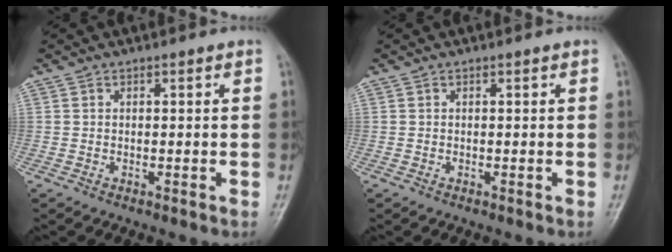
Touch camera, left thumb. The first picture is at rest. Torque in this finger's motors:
{"motor_torque": [-0.02, 0.02, -0.03, 0.02, 0.00]}